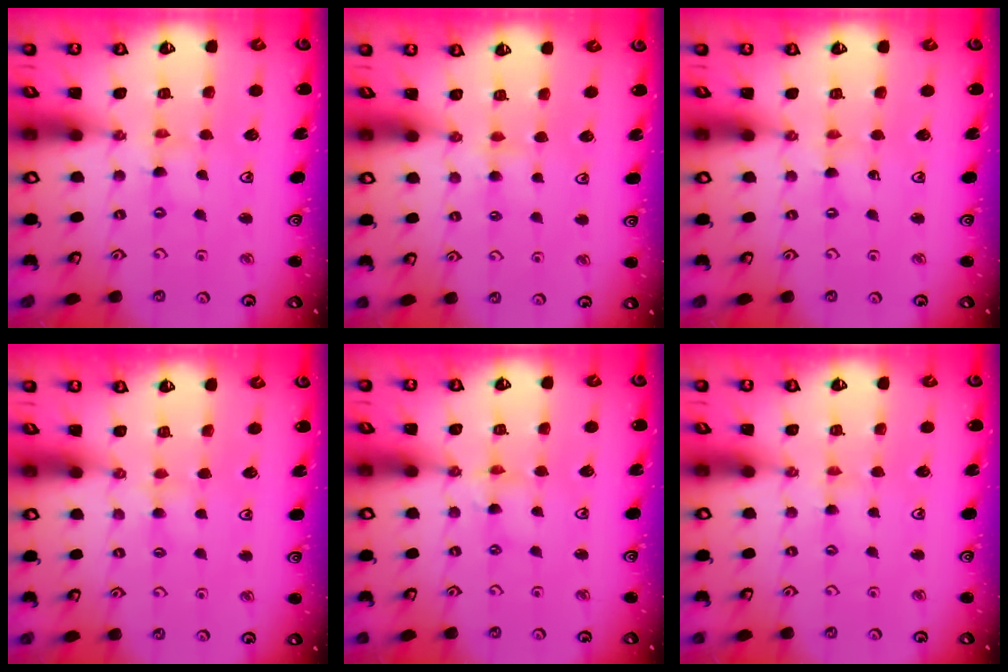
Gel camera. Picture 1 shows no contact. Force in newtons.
{"total": 3.4, "press": 3.3, "slide": 0.6}
{"total": 0.0}
{"total": 2.8, "press": 2.7, "slide": 0.5}
{"total": 2.9, "press": 2.9, "slide": 0.4}
{"total": 2.1, "press": 2.0, "slide": 0.3}